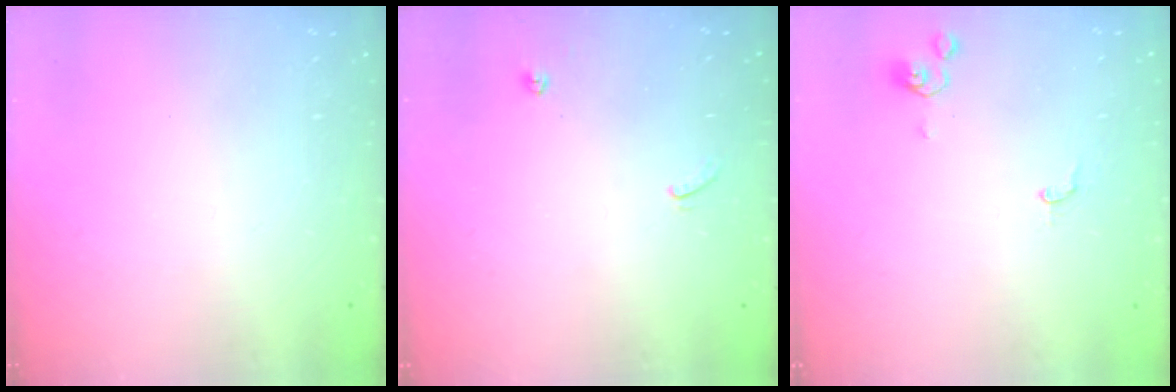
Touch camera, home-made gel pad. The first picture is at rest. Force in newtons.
{"total": 3.3, "press": 3.2, "slide": 0.4}
{"total": 2.2, "press": 2.2, "slide": 0.3}